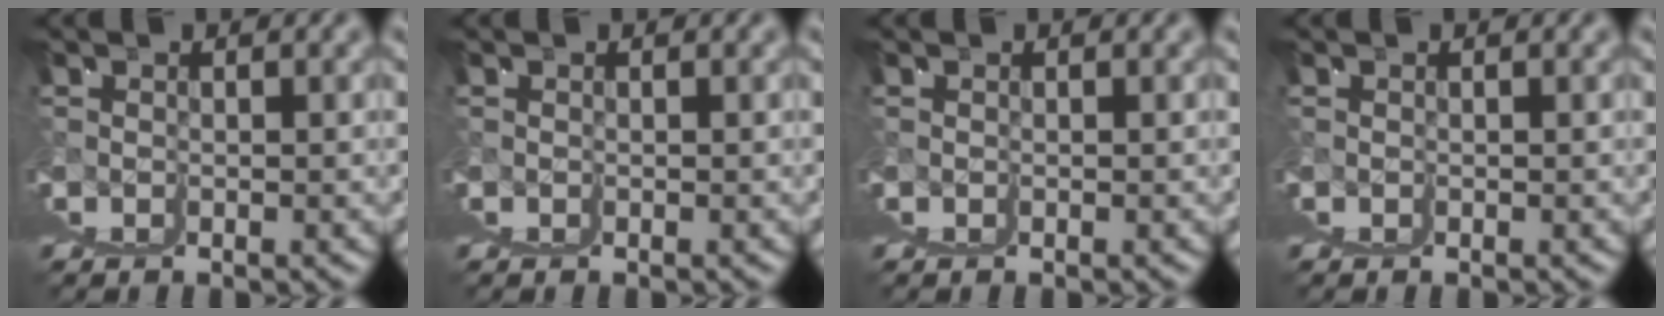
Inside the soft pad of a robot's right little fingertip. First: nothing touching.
{"total": 0.0}
{"total": 0.0}
{"total": 0.0}